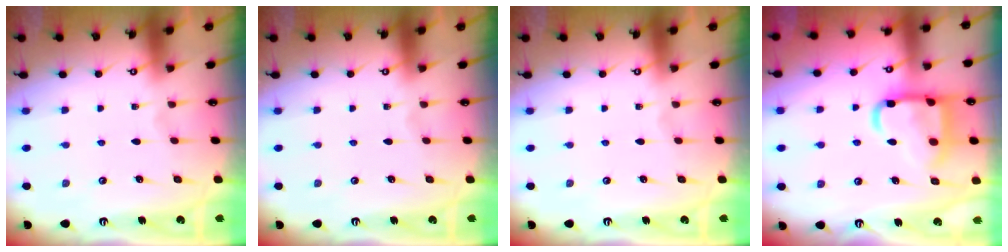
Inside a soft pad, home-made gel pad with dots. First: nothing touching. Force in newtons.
{"total": 0.0}
{"total": 0.0}
{"total": 16.8, "press": 16.7, "slide": 1.6}